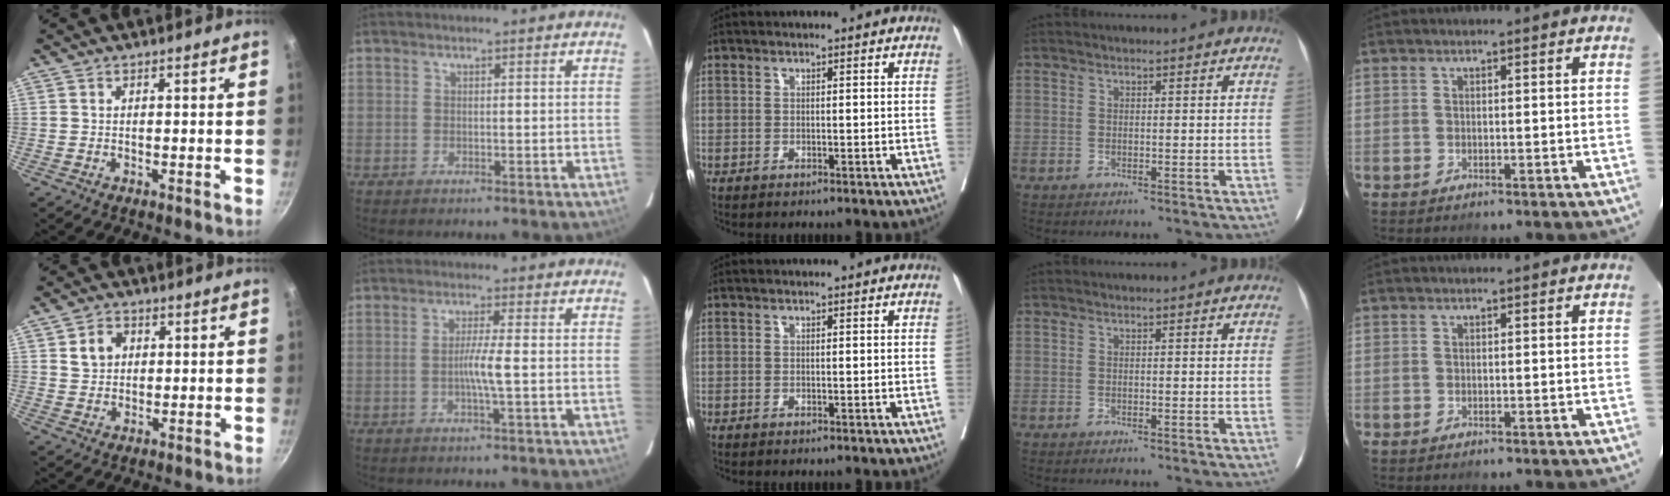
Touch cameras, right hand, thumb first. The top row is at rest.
{"thumb": {"total": 5.0, "force": [1.5, 4.0, 2.5], "torque": [-0.024, -0.002, 0.025]}, "index": {"total": 3.5, "force": [-0.6, -0.6, 3.4], "torque": [-0.065, -0.003, -0.012]}}